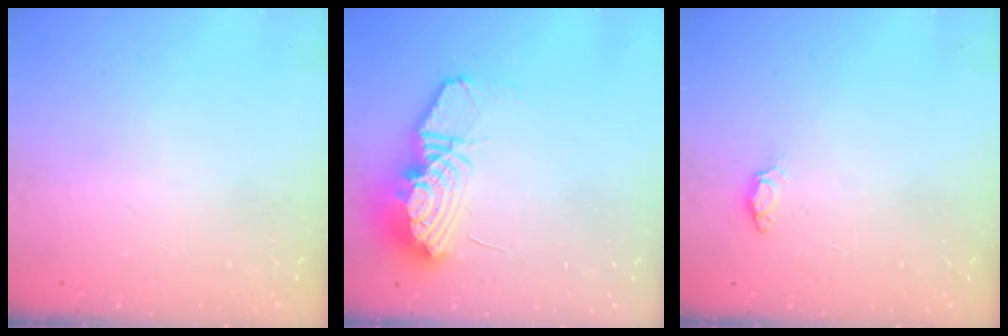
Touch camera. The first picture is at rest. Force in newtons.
{"total": 14.4, "press": 14.4, "slide": 1.4}
{"total": 3.5, "press": 3.5, "slide": 0.4}